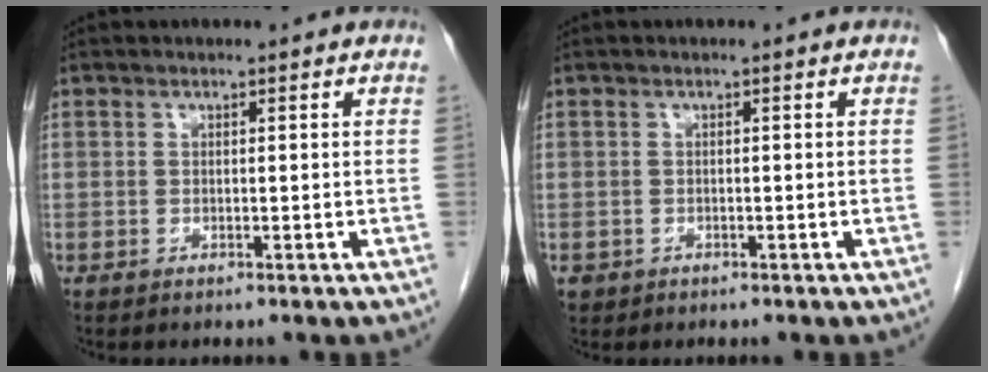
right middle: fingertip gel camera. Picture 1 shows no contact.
{"total": 1.0, "force": [-0.4, 0.9, 0.1], "torque": [-0.006, 0.005, -0.002]}